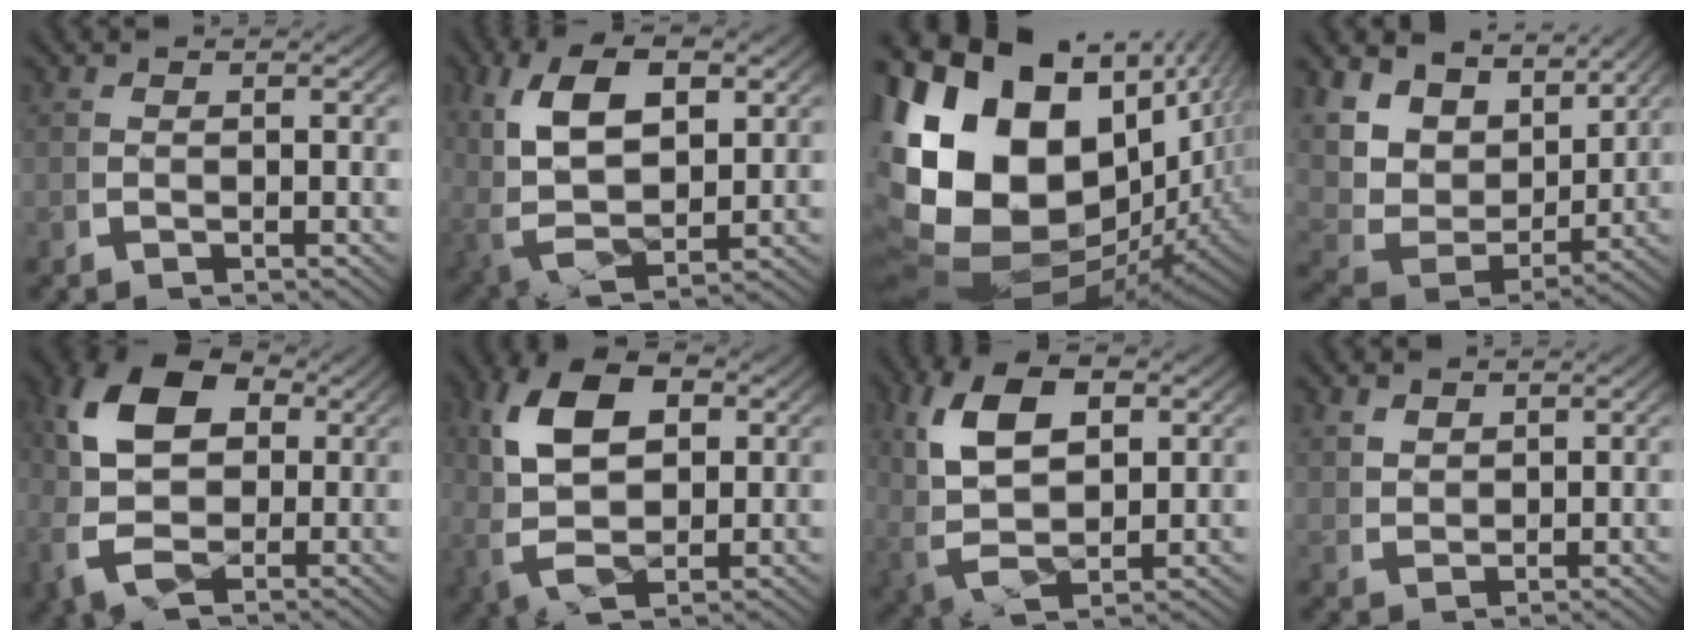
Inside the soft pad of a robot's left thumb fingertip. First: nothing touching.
{"total": 9.6, "force": [0.3, 6.4, 7.1], "torque": [-0.179, -0.037, 0.026]}
{"total": 25.0, "force": [-1.2, 18.1, 17.2], "torque": [-0.355, -0.051, -0.001]}
{"total": 9.9, "force": [2.8, 6.7, 6.8], "torque": [-0.155, -0.019, 0.050]}
{"total": 11.2, "force": [2.0, 7.3, 8.2], "torque": [-0.177, -0.012, 0.041]}
{"total": 10.1, "force": [1.4, 6.4, 7.7], "torque": [-0.176, -0.018, 0.040]}
{"total": 9.2, "force": [1.1, 5.8, 7.0], "torque": [-0.171, -0.022, 0.036]}
{"total": 2.2, "force": [1.8, 0.9, 0.7], "torque": [-0.011, -0.003, 0.046]}